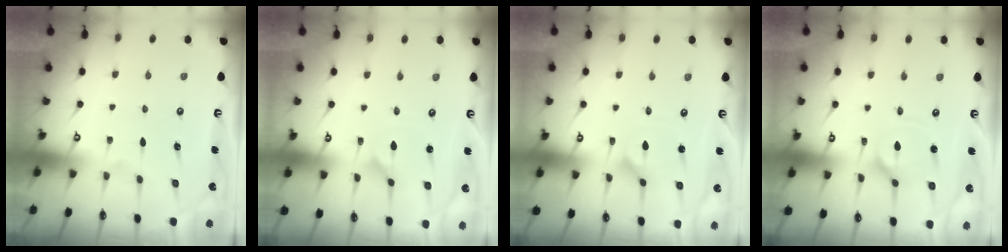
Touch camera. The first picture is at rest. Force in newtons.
{"total": 1.2, "press": 1.1, "slide": 0.2}
{"total": 2.7, "press": 2.6, "slide": 0.4}
{"total": 5.9, "press": 5.9, "slide": 0.7}